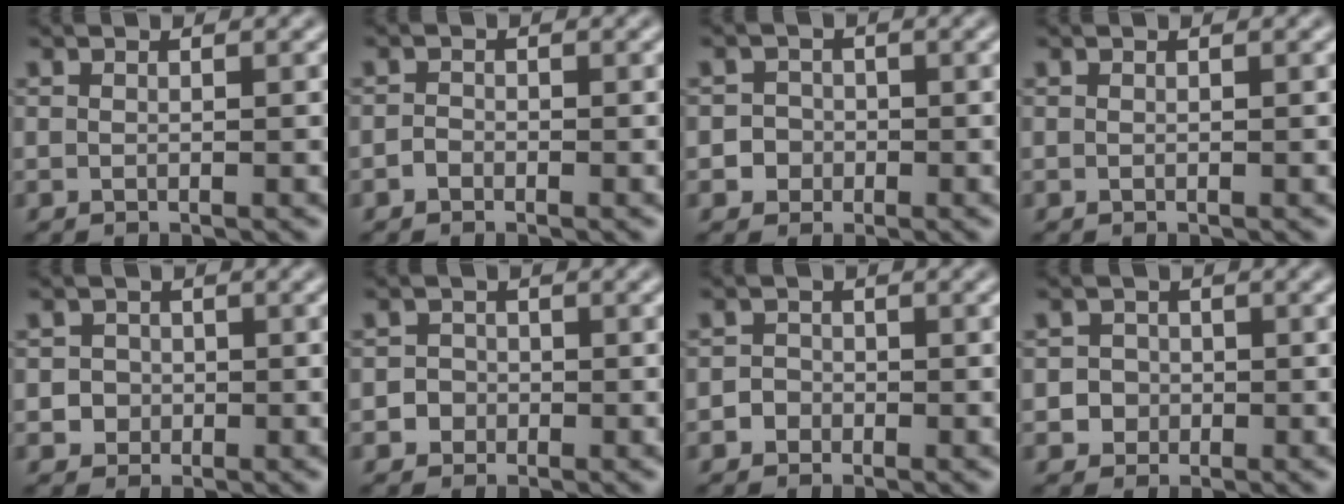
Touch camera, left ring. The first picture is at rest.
{"total": 0.8, "force": [-0.5, 0.5, 0.2], "torque": [-0.002, -0.001, -0.012]}
{"total": 2.6, "force": [-0.8, 2.4, 0.3], "torque": [0.023, 0.009, -0.025]}
{"total": 0.0}
{"total": 2.0, "force": [-0.2, 1.9, 0.4], "torque": [0.016, 0.004, -0.010]}
{"total": 1.8, "force": [-0.5, 1.8, 0.2], "torque": [0.020, 0.005, -0.015]}
{"total": 1.4, "force": [-0.5, 1.2, 0.2], "torque": [0.016, 0.001, -0.014]}
{"total": 2.4, "force": [-0.4, 2.3, 0.4], "torque": [0.017, 0.009, -0.017]}